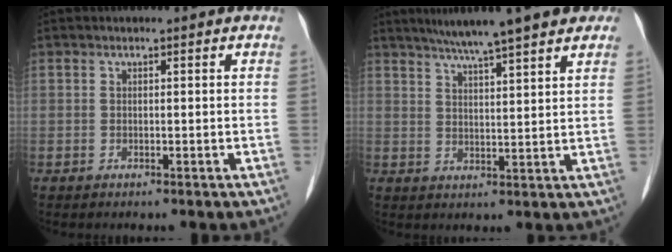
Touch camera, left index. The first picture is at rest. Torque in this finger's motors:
{"motor_torque": [-1.04, -1.10, -0.76, -0.06]}